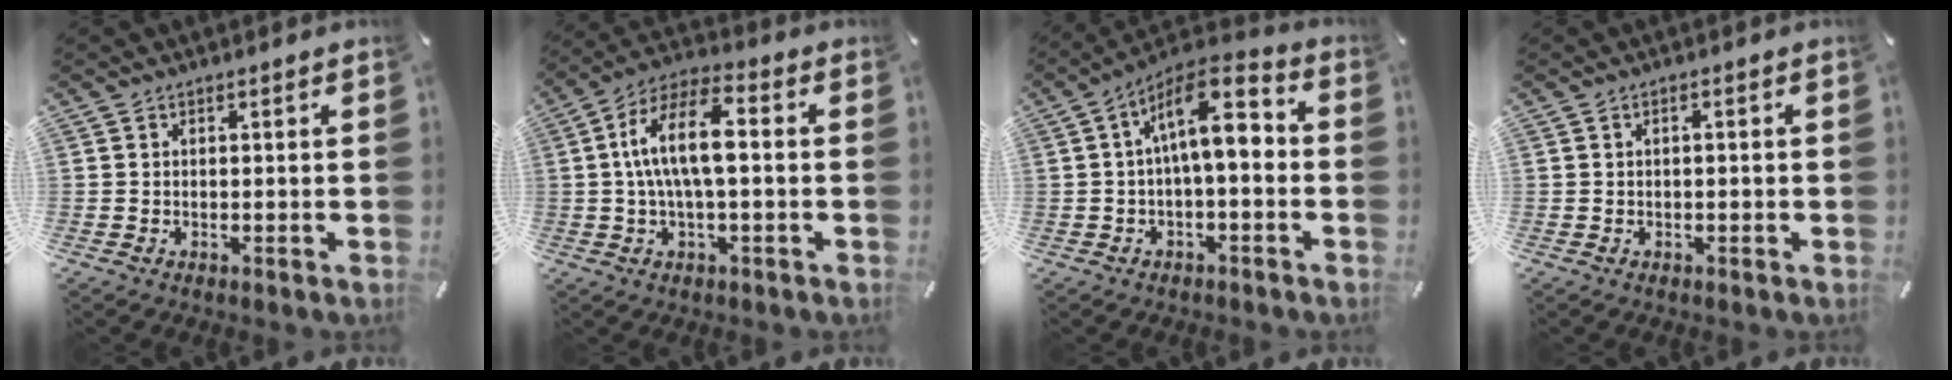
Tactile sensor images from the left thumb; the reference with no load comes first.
{"total": 11.9, "force": [0.4, 4.9, 10.8], "torque": [-0.216, 0.006, 0.006]}
{"total": 11.8, "force": [1.9, 5.3, 10.3], "torque": [-0.172, -0.007, 0.032]}
{"total": 0.6, "force": [-0.3, 0.3, 0.4], "torque": [-0.008, 0.000, -0.005]}